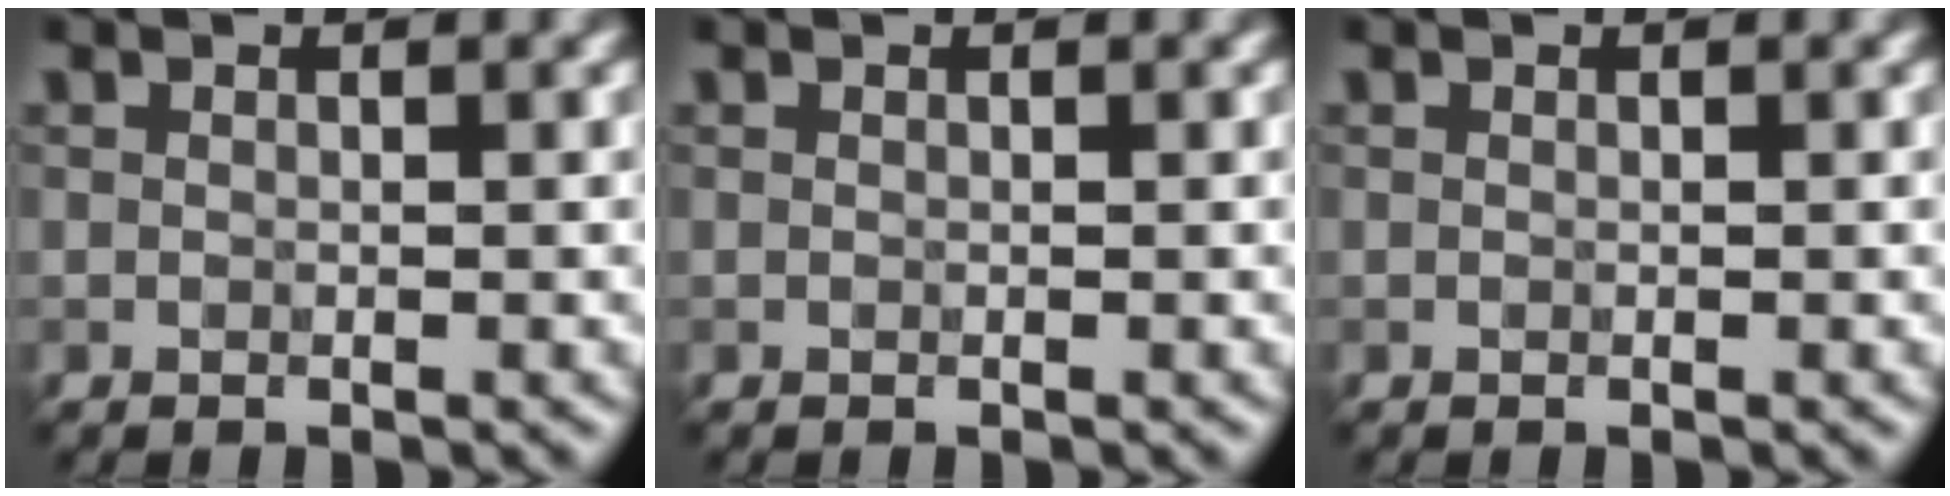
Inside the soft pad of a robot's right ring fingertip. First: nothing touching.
{"total": 0.0}
{"total": 0.0}